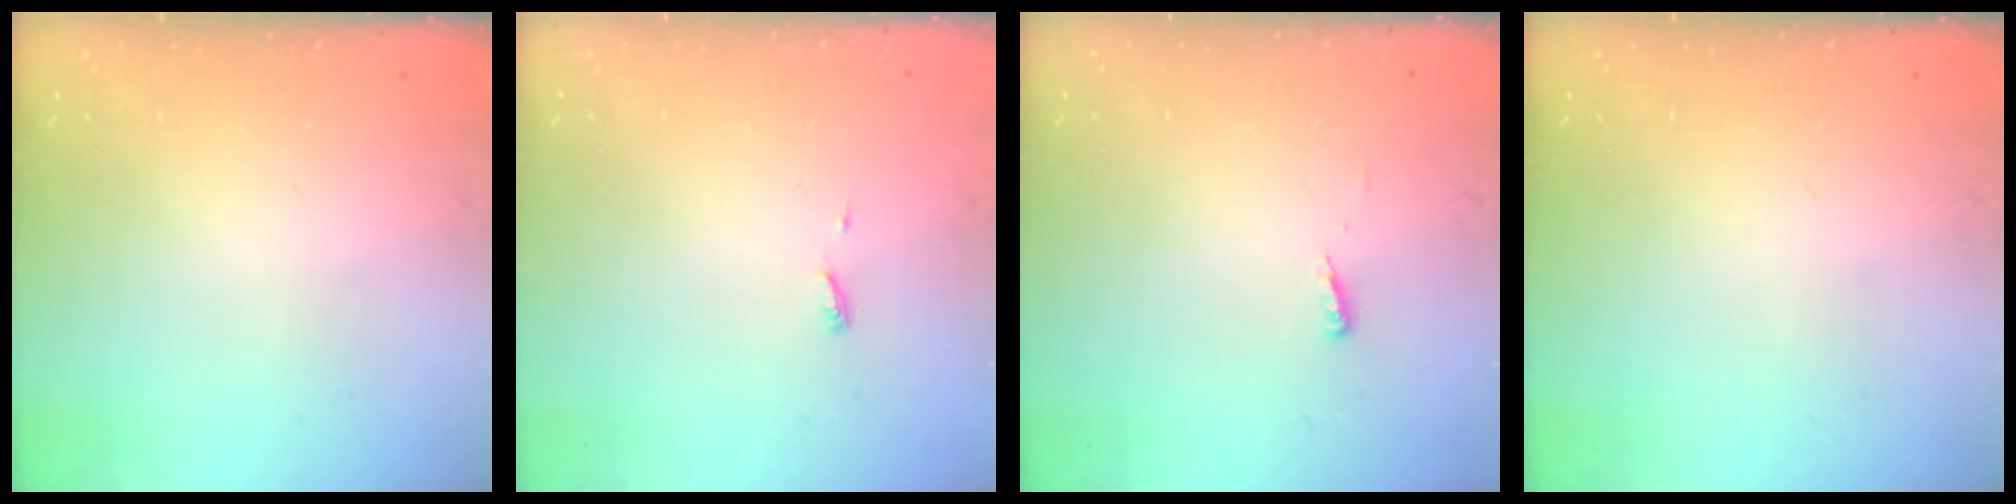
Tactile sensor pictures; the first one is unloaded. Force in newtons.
{"total": 3.9, "press": 3.9, "slide": 0.6}
{"total": 3.1, "press": 3.0, "slide": 0.9}
{"total": 0.0}